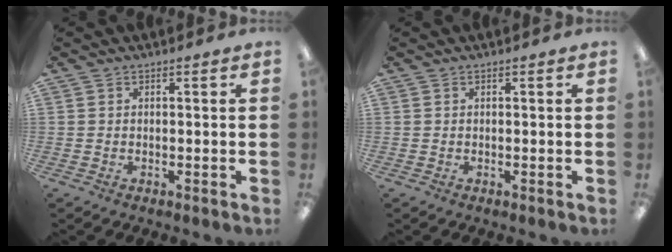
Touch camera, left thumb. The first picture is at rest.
{"total": 0.0}